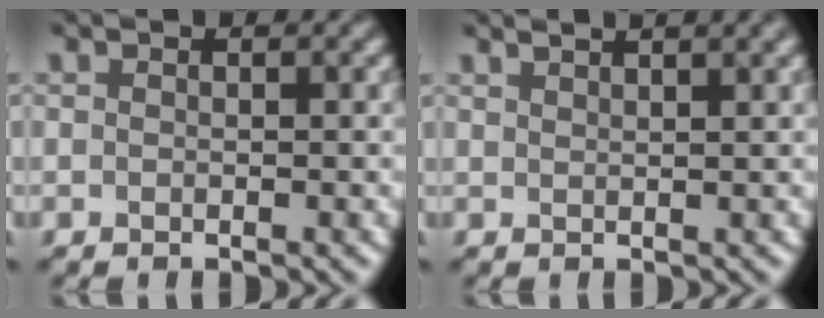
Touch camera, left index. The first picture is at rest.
{"total": 2.5, "force": [2.0, 0.4, 1.4], "torque": [-0.010, 0.016, 0.023]}